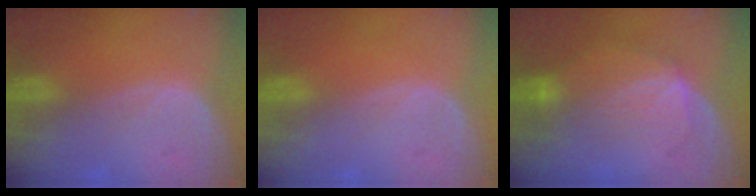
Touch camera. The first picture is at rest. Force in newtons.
{"total": 0.0}
{"total": 7.3, "press": 7.2, "slide": 1.3}